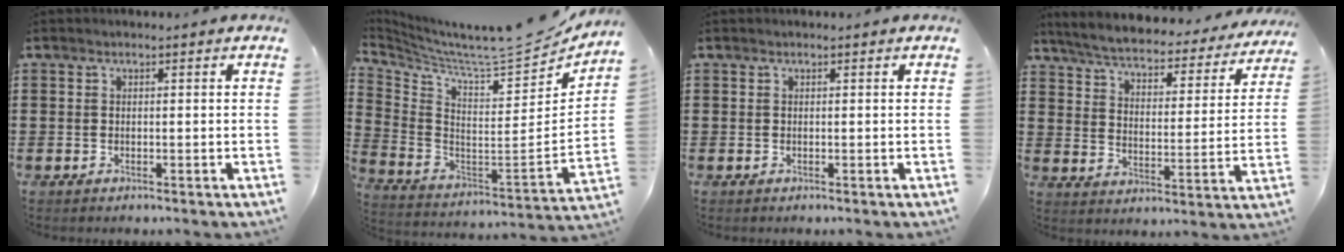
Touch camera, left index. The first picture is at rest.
{"total": 7.8, "force": [7.2, 0.3, 3.0], "torque": [-0.090, -0.072, 0.113]}
{"total": 0.0}
{"total": 4.6, "force": [4.3, 0.3, 1.5], "torque": [-0.055, -0.036, 0.067]}